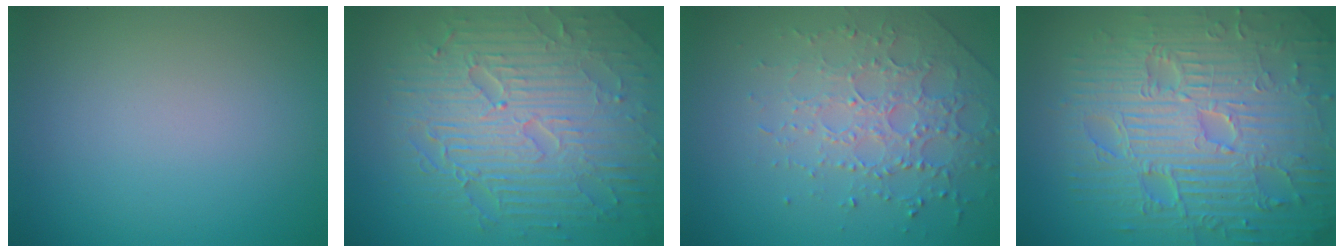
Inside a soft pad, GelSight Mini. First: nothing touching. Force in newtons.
{"total": 10.1, "press": 6.5, "slide": 7.7}
{"total": 3.0, "press": 2.8, "slide": 1.1}
{"total": 12.0, "press": 7.8, "slide": 9.1}